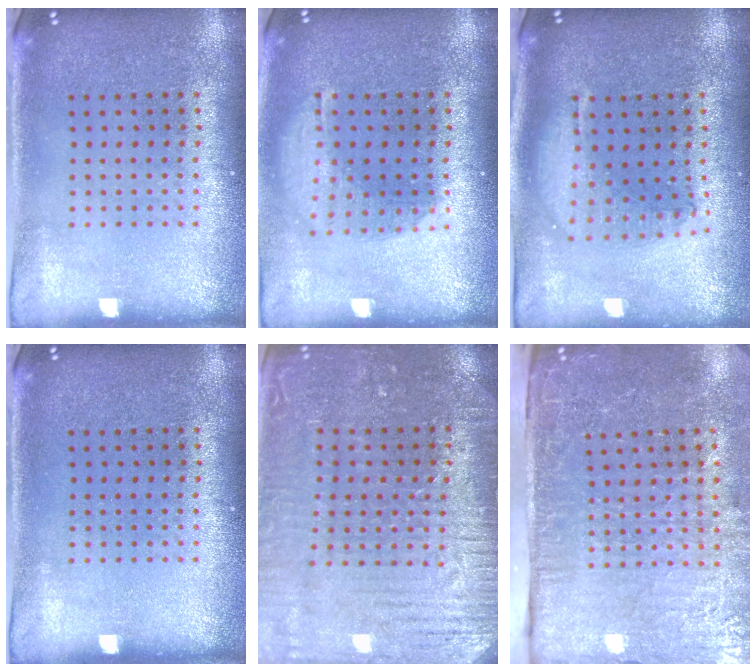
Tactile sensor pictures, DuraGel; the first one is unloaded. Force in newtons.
{"total": 1.5, "press": 1.3, "slide": 0.9}
{"total": 1.7, "press": 1.5, "slide": 0.9}
{"total": 0.0}
{"total": 3.4, "press": 3.3, "slide": 0.7}
{"total": 5.0, "press": 4.1, "slide": 3.0}